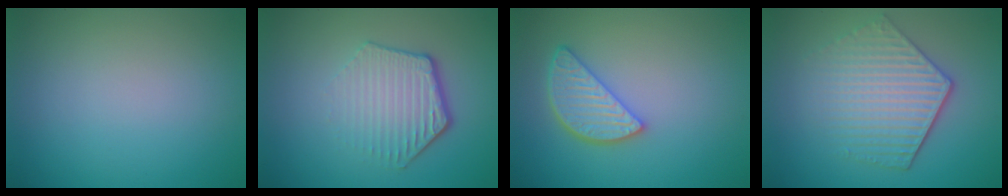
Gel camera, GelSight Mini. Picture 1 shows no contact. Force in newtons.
{"total": 4.1, "press": 3.2, "slide": 2.5}
{"total": 3.7, "press": 3.2, "slide": 1.9}
{"total": 5.3, "press": 4.1, "slide": 3.3}